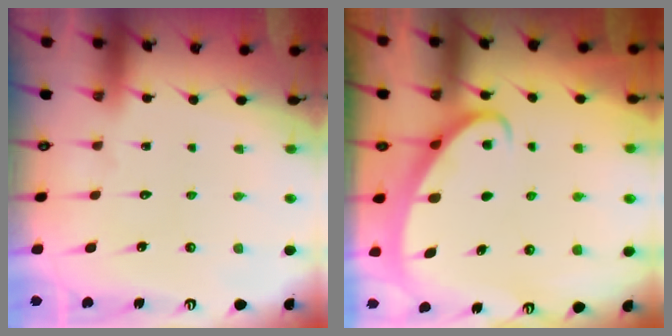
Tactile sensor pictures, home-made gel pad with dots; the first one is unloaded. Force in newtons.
{"total": 2.6, "press": 2.6, "slide": 0.3}